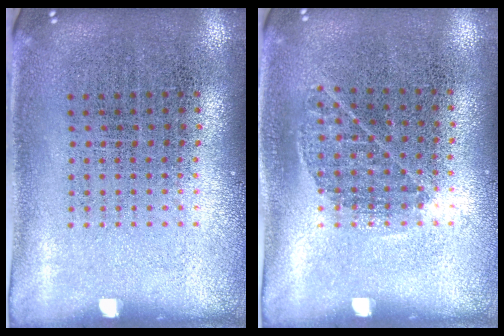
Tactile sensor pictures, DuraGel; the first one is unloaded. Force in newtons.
{"total": 0.8, "press": 0.6, "slide": 0.6}